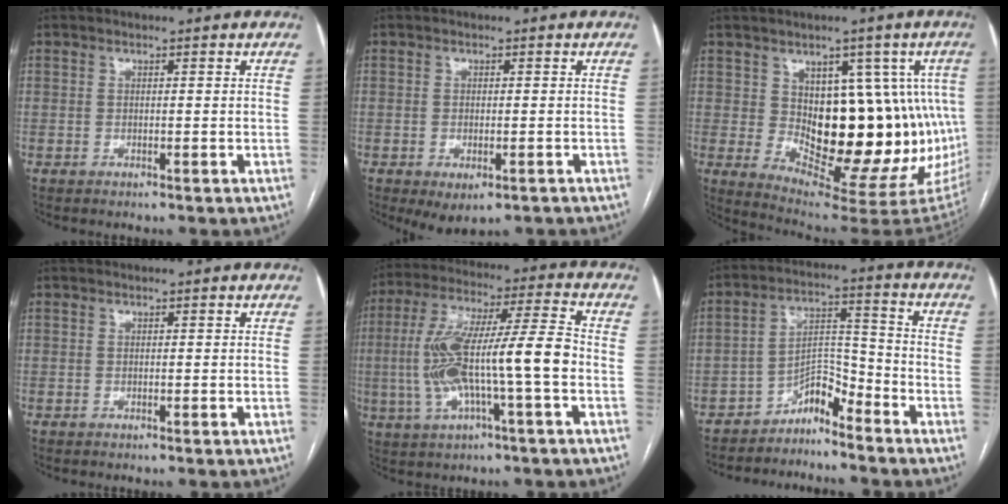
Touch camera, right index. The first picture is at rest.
{"total": 4.7, "force": [-2.8, 2.0, 3.2], "torque": [-0.040, -0.008, -0.034]}
{"total": 17.7, "force": [0.8, 8.3, 15.6], "torque": [-0.173, 0.013, 0.036]}
{"total": 0.0}
{"total": 15.2, "force": [-2.3, 1.4, 14.9], "torque": [-0.289, 0.025, -0.037]}
{"total": 5.4, "force": [-4.9, 1.6, 1.6], "torque": [-0.015, 0.028, -0.088]}